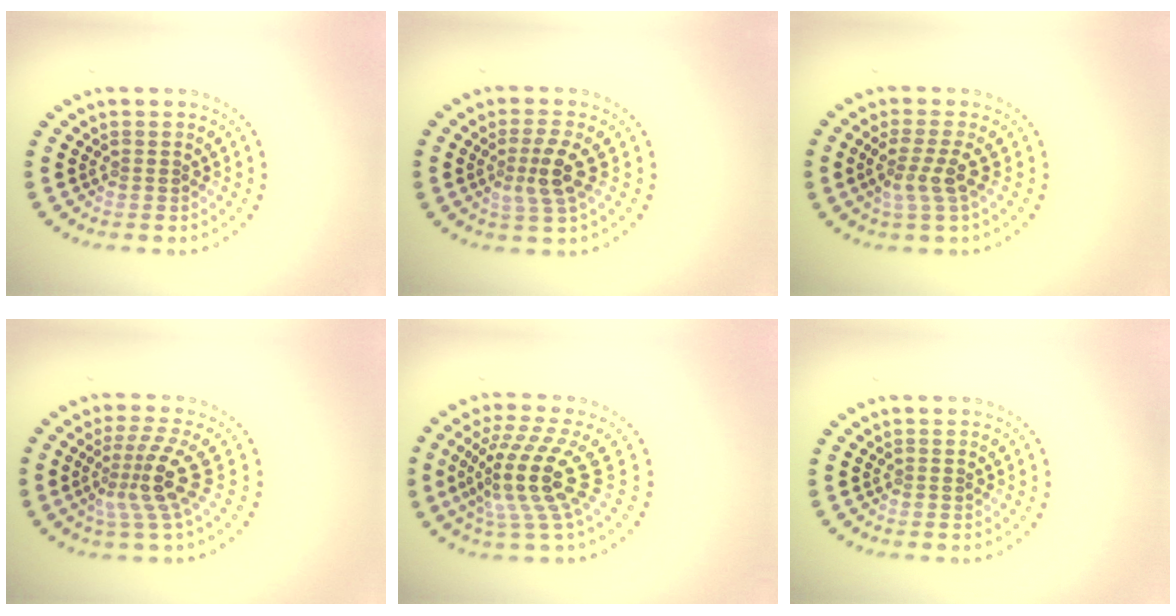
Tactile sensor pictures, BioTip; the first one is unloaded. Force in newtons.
{"total": 2.9, "press": 2.6, "slide": 1.3}
{"total": 2.6, "press": 2.0, "slide": 1.7}
{"total": 3.8, "press": 2.6, "slide": 2.8}
{"total": 5.4, "press": 3.9, "slide": 3.8}
{"total": 0.0}